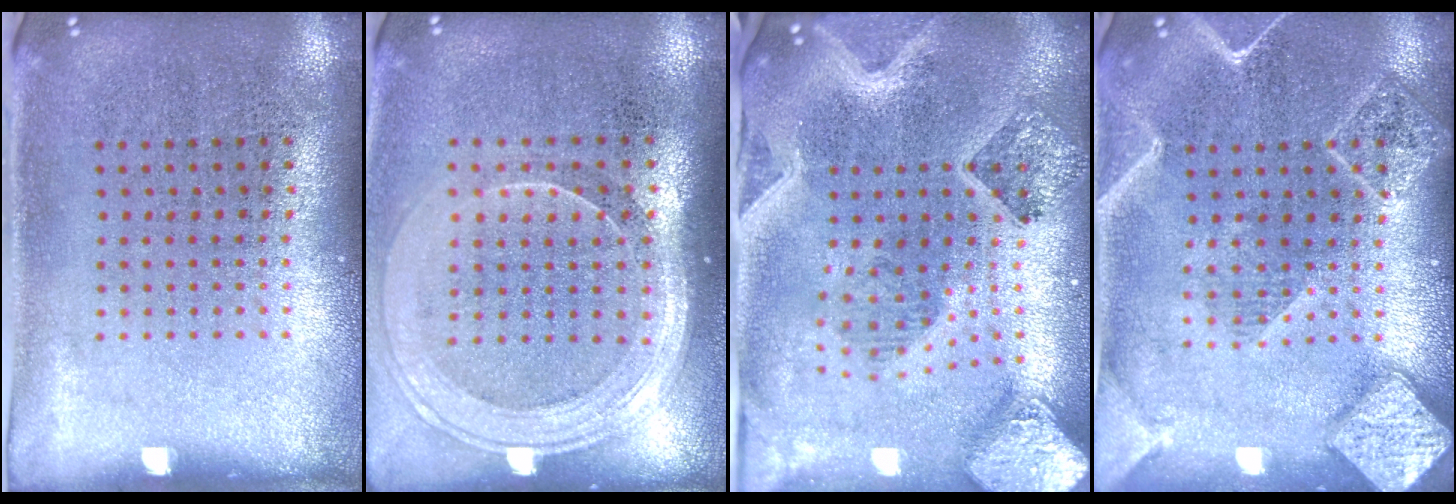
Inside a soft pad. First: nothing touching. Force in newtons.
{"total": 1.8, "press": 1.7, "slide": 0.8}
{"total": 3.7, "press": 3.0, "slide": 2.2}
{"total": 2.2, "press": 2.2, "slide": 0.2}